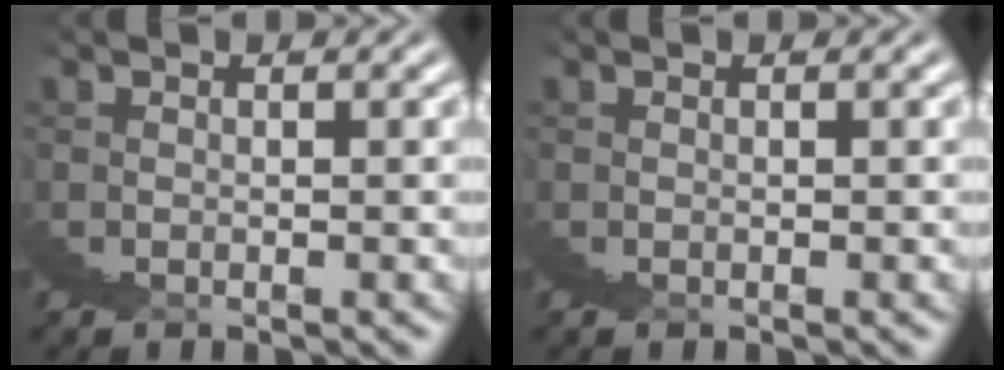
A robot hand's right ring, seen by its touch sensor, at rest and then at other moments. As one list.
[{"total": 0.0}]